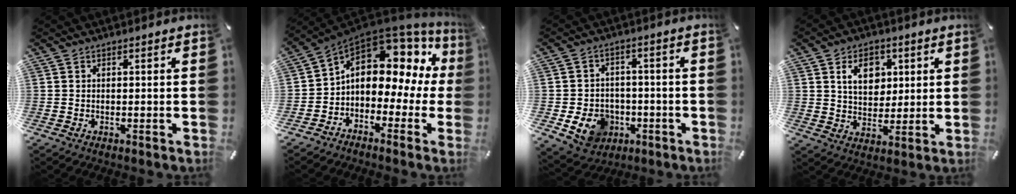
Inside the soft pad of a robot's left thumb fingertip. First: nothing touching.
{"total": 10.7, "force": [3.1, 7.6, 6.9], "torque": [-0.110, -0.033, 0.046]}
{"total": 9.5, "force": [-3.2, 8.1, 3.9], "torque": [-0.075, 0.022, -0.052]}
{"total": 8.9, "force": [3.2, 6.8, 4.7], "torque": [-0.067, 0.001, 0.052]}